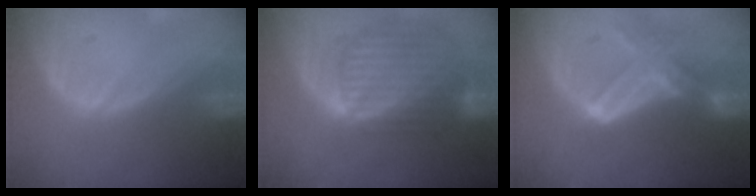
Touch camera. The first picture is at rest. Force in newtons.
{"total": 10.3, "press": 8.7, "slide": 5.6}
{"total": 6.4, "press": 6.4, "slide": 0.6}